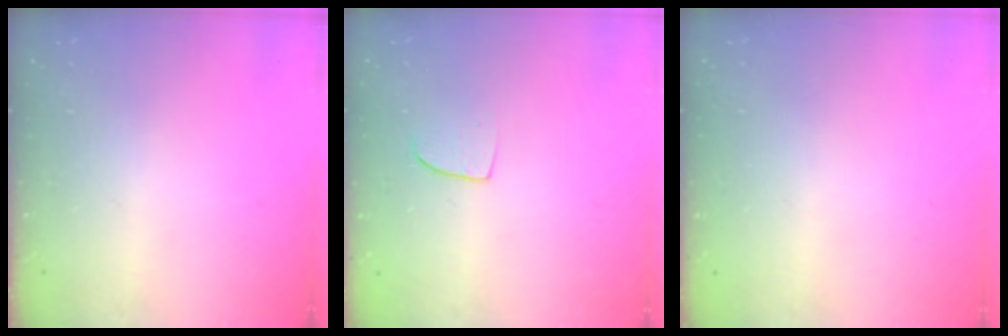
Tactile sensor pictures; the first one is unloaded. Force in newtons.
{"total": 6.4, "press": 6.4, "slide": 0.5}
{"total": 0.0}